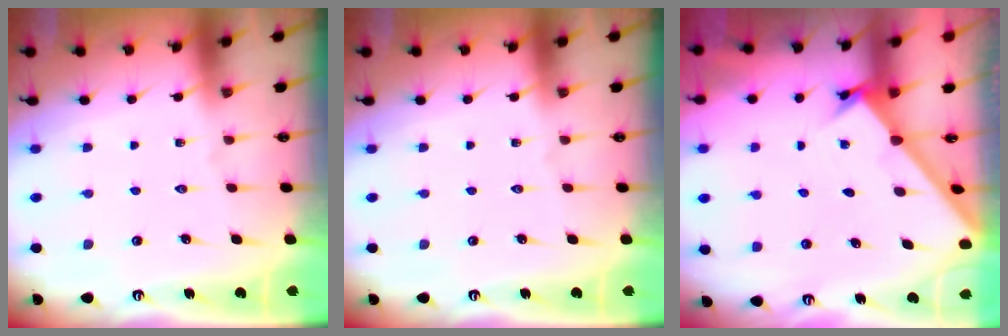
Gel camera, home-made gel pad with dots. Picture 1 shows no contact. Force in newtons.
{"total": 0.0}
{"total": 1.8, "press": 1.8, "slide": 0.2}